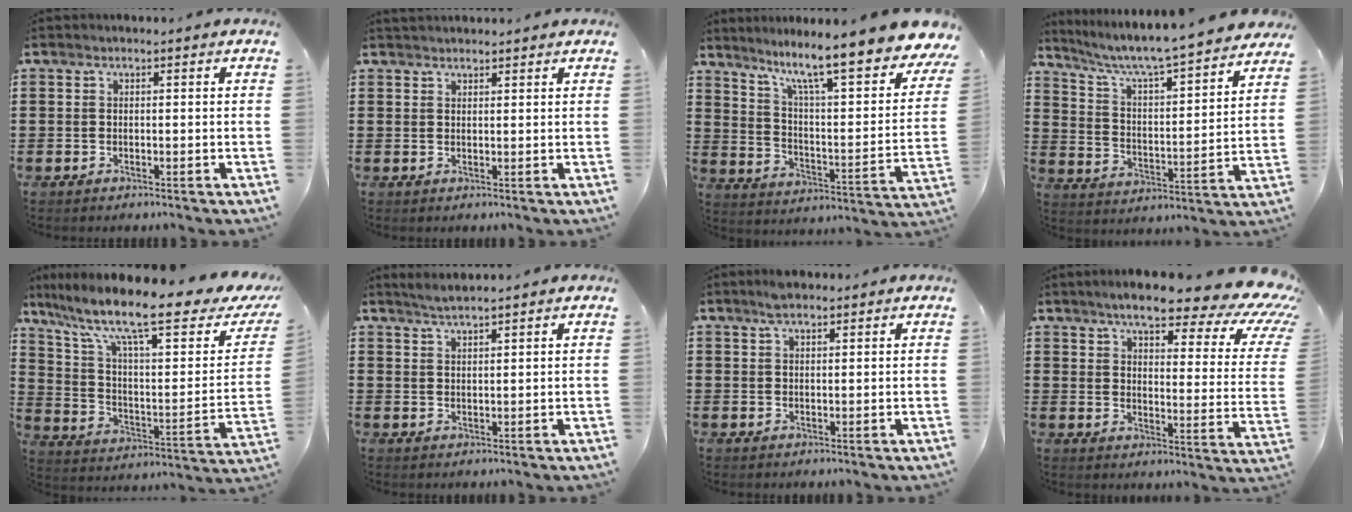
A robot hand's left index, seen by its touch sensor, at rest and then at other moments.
{"total": 1.5, "force": [1.4, 0.2, 0.1], "torque": [-0.005, 0.002, 0.028]}
{"total": 10.7, "force": [8.5, 0.6, 6.5], "torque": [-0.135, -0.067, 0.132]}
{"total": 6.1, "force": [5.5, -0.1, 2.6], "torque": [-0.075, -0.047, 0.085]}
{"total": 14.9, "force": [10.0, 2.9, 10.7], "torque": [-0.214, -0.059, 0.158]}
{"total": 2.1, "force": [2.0, -0.2, 0.8], "torque": [-0.018, 0.003, 0.037]}
{"total": 2.6, "force": [2.0, 0.7, 1.4], "torque": [-0.032, 0.003, 0.037]}
{"total": 10.0, "force": [7.5, 1.6, 6.5], "torque": [-0.122, -0.046, 0.120]}